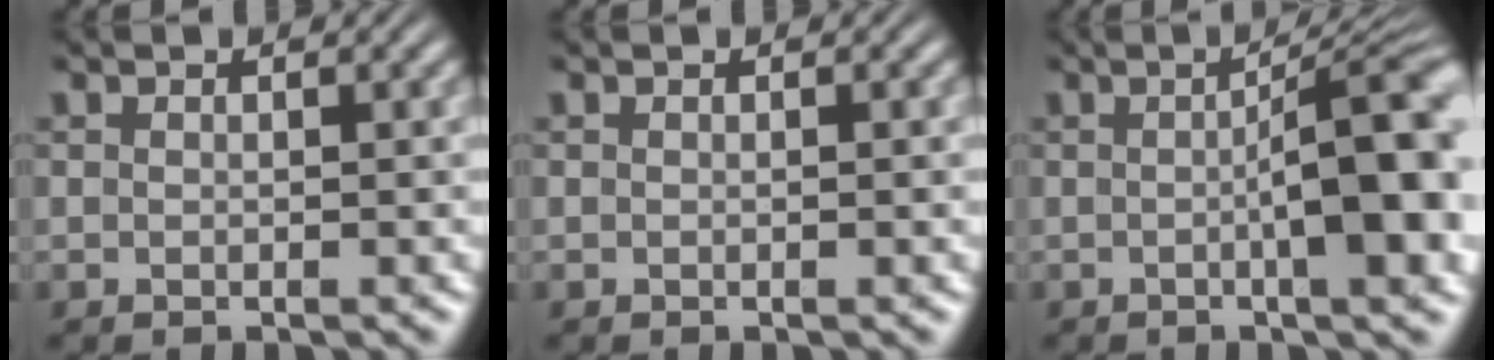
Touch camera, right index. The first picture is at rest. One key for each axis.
{"total": 0.0}
{"total": 7.2, "fx": -1.0, "fy": 1.9, "fz": 6.9, "tx": -0.084, "ty": 0.013, "tz": -0.024}